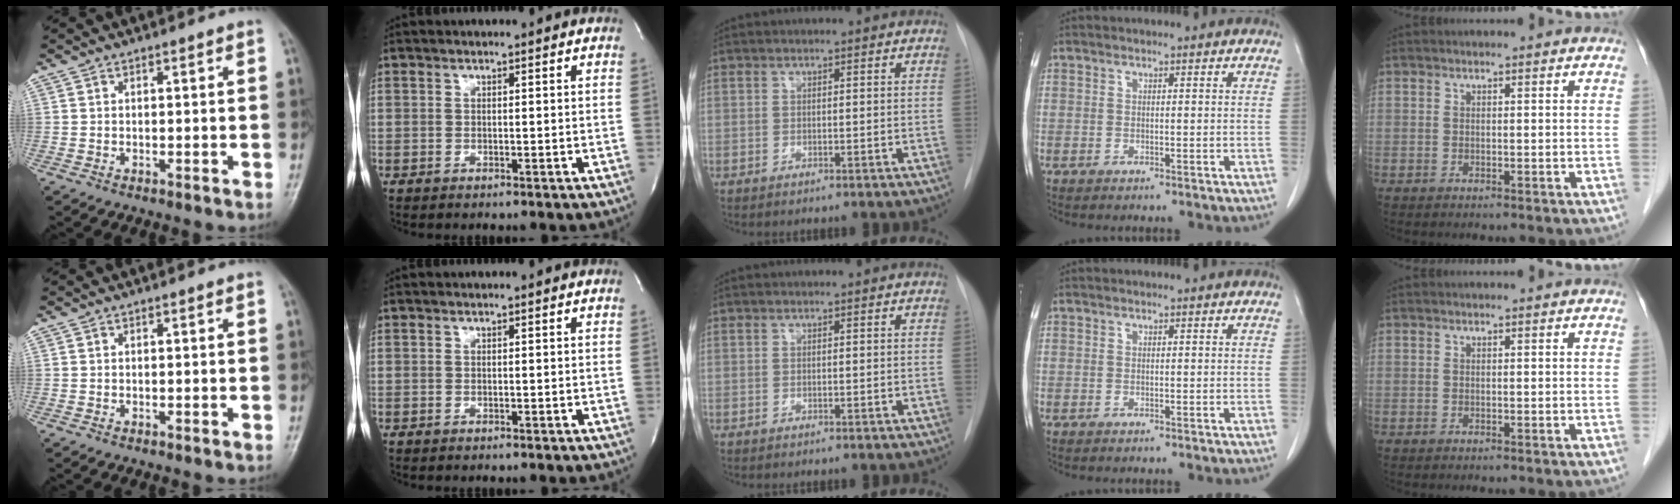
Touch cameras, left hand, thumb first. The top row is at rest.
{}